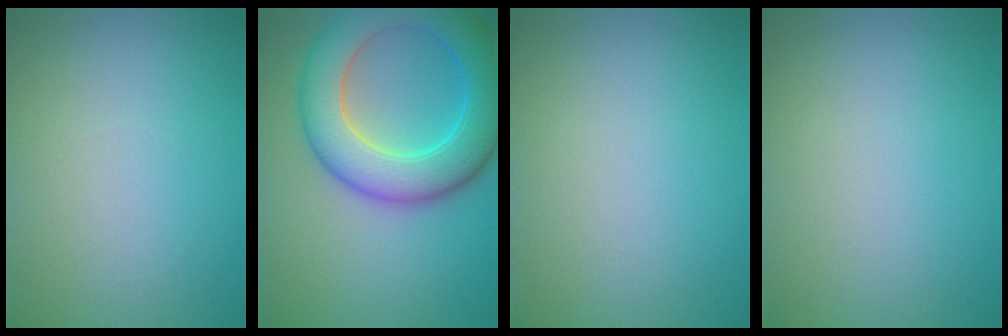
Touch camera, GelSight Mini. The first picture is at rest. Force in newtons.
{"total": 9.3, "press": 9.3, "slide": 0.0}
{"total": 0.0}
{"total": 0.0}